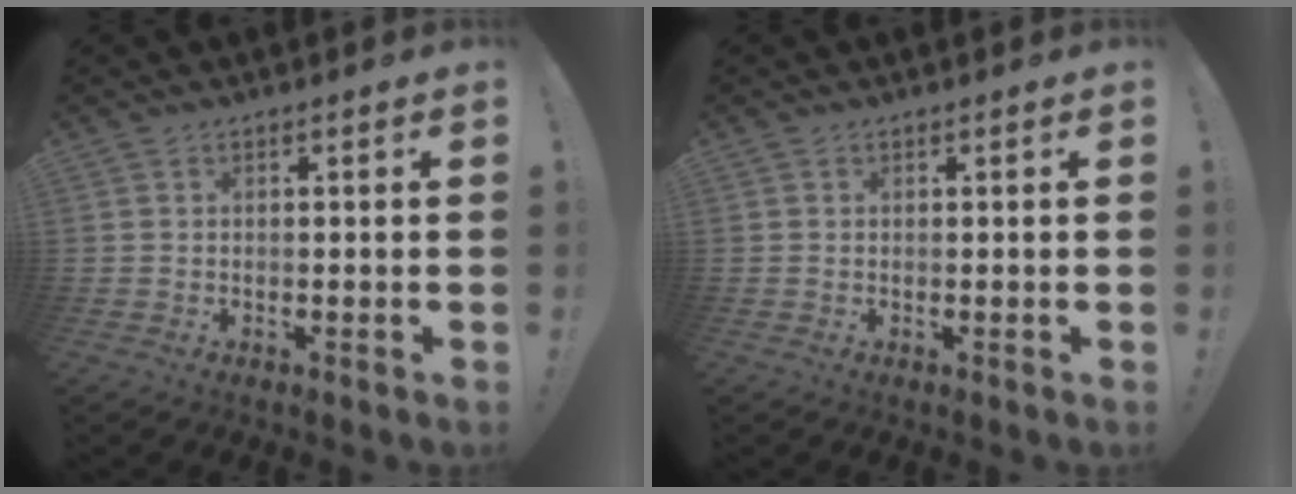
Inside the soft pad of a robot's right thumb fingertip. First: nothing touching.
{"total": 0.0}